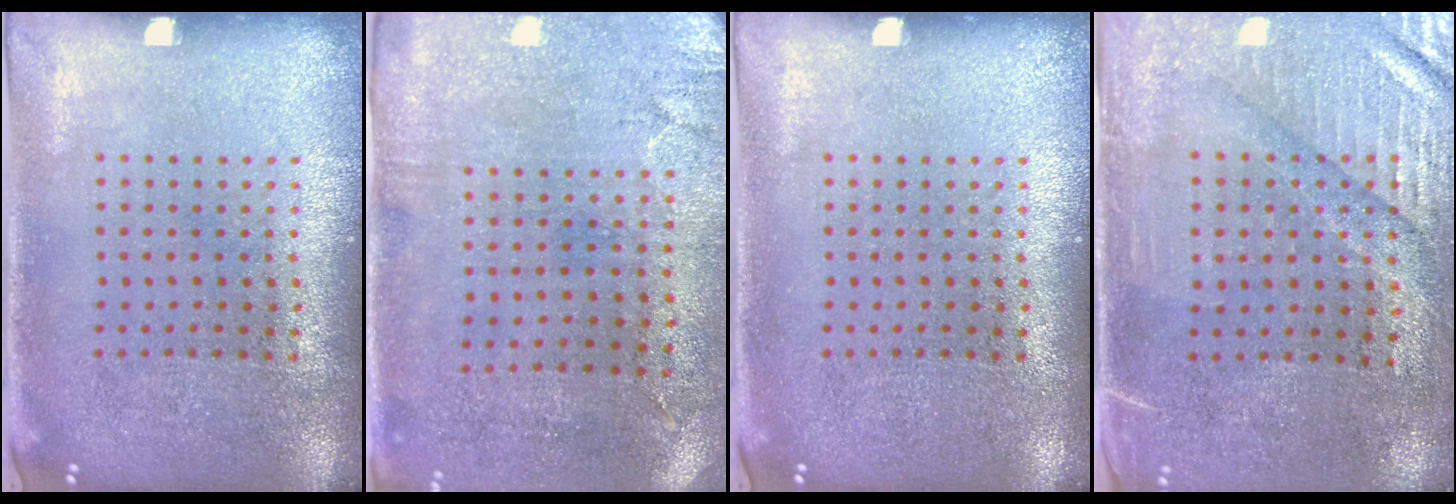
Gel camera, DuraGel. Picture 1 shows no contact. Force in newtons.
{"total": 2.9, "press": 2.3, "slide": 1.7}
{"total": 0.0}
{"total": 3.5, "press": 3.0, "slide": 1.8}